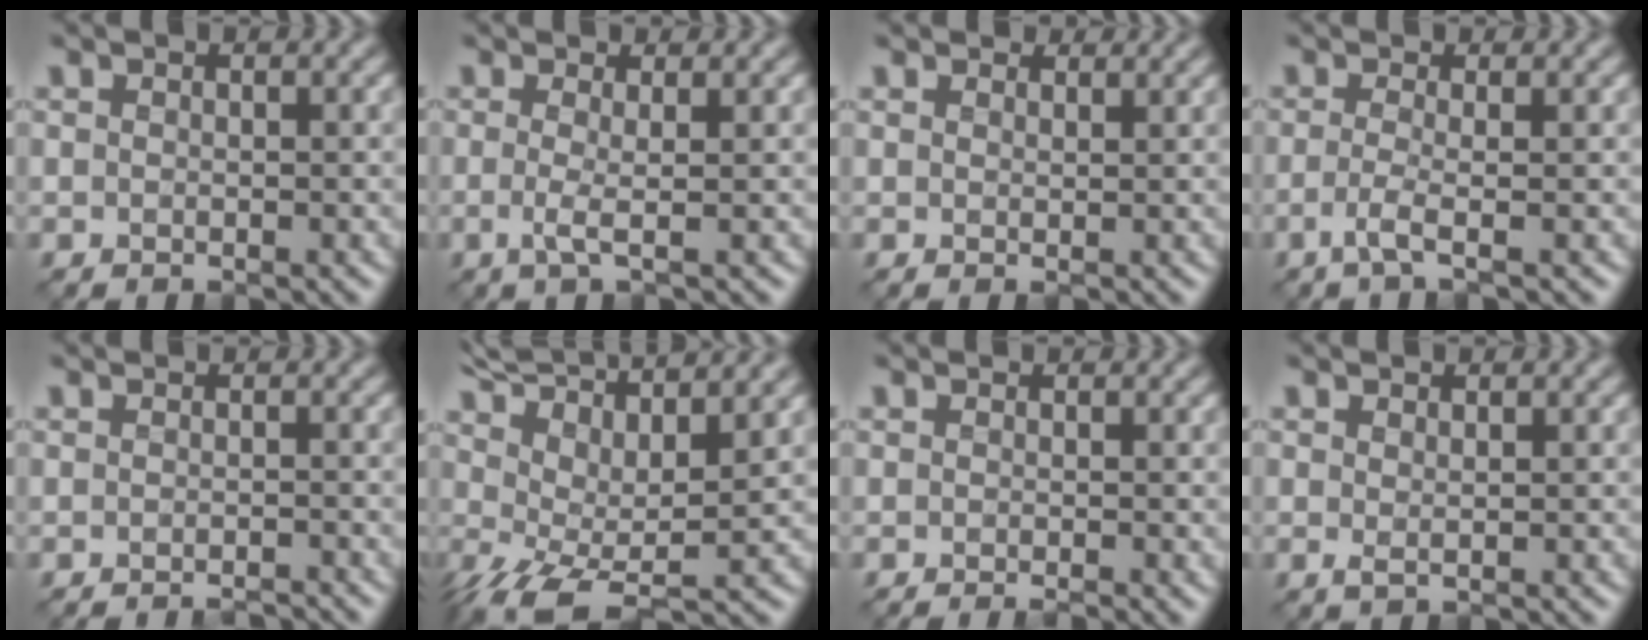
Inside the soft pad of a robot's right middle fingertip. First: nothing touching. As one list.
[{"total": 2.1, "force": [-0.1, 0.4, 2.0], "torque": [-0.041, -0.005, -0.007]}, {"total": 2.4, "force": [2.1, 0.6, 0.9], "torque": [-0.017, 0.001, 0.025]}, {"total": 2.4, "force": [-0.8, 0.6, 2.2], "torque": [-0.042, -0.007, -0.025]}, {"total": 2.0, "force": [-1.6, 0.4, 1.2], "torque": [0.002, -0.003, -0.023]}, {"total": 11.1, "force": [5.8, 3.6, 8.8], "torque": [-0.169, 0.011, 0.105]}, {"total": 2.4, "force": [-0.6, 0.8, 2.3], "torque": [-0.015, -0.009, -0.018]}, {"total": 0.8, "force": [0.4, 0.2, 0.7], "torque": [-0.015, -0.002, 0.008]}]